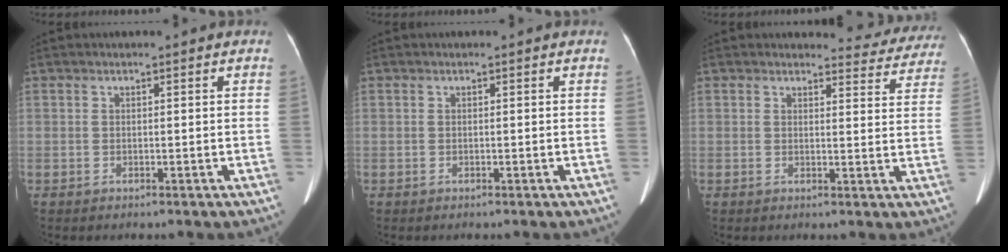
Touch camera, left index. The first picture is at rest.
{"total": 0.0}
{"total": 8.0, "force": [7.7, 2.1, -0.2], "torque": [0.028, -0.026, 0.061]}